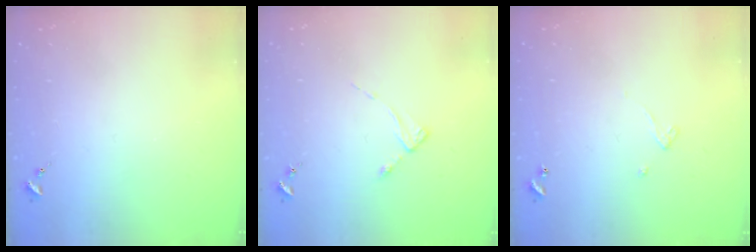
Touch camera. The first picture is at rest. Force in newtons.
{"total": 2.6, "press": 2.6, "slide": 0.3}
{"total": 2.6, "press": 2.6, "slide": 0.2}